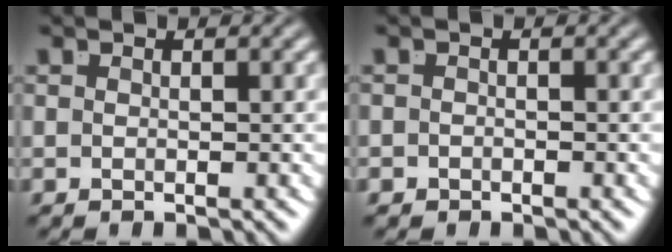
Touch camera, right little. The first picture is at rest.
{"total": 1.0, "force": [-0.9, 0.2, -0.2], "torque": [0.001, -0.014, -0.008]}